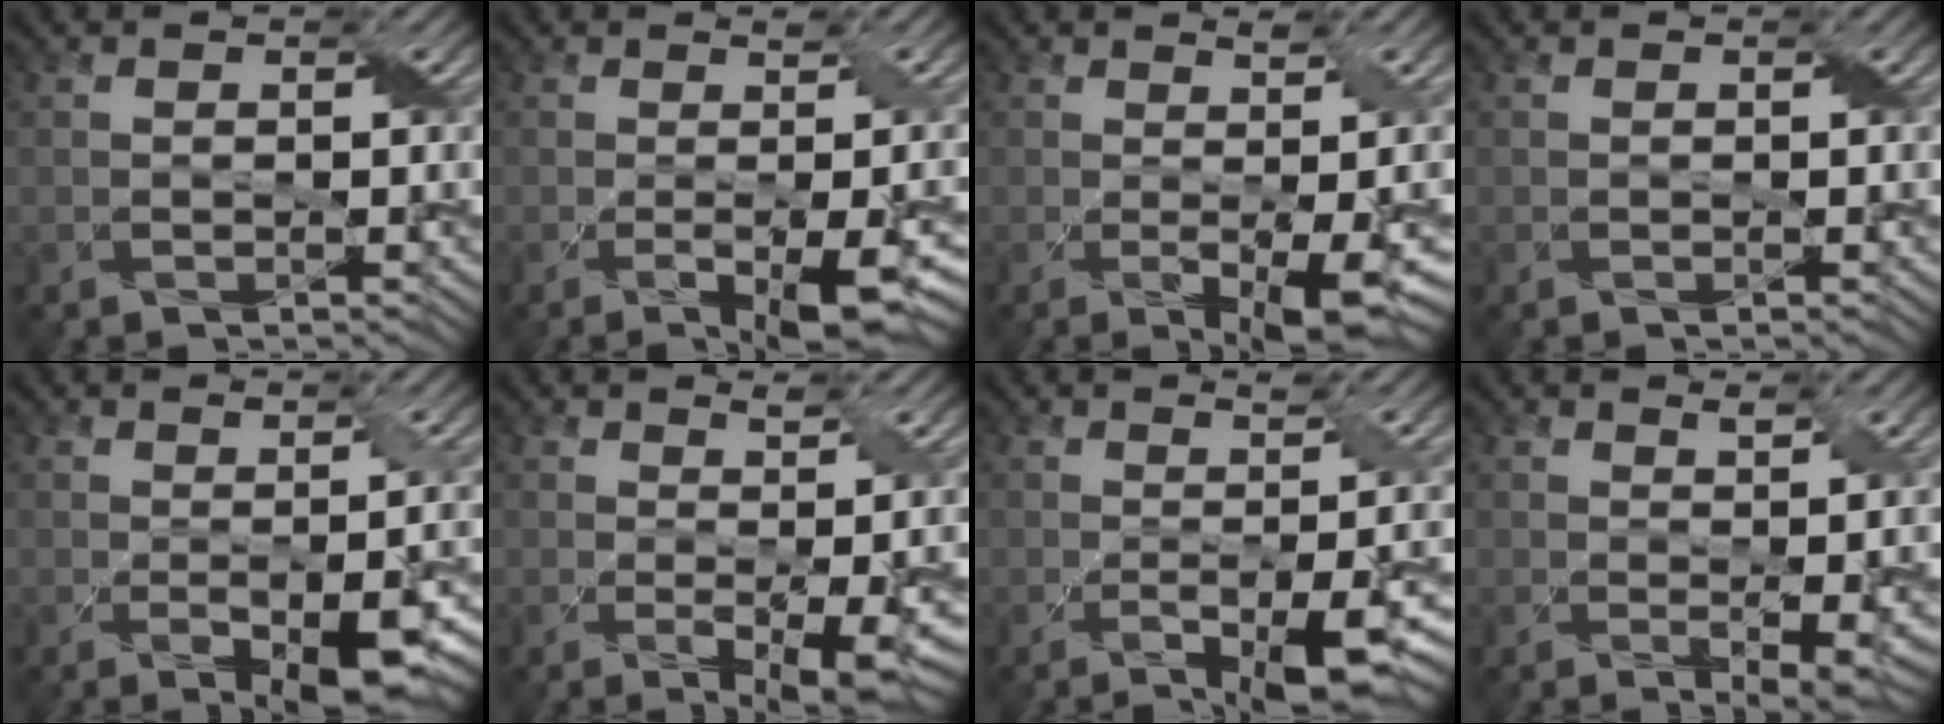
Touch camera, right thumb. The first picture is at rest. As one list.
[{"total": 6.9, "force": [-1.9, 1.6, 6.4], "torque": [-0.095, -0.005, -0.021]}, {"total": 6.3, "force": [-0.6, 1.2, 6.1], "torque": [-0.094, -0.005, -0.004]}, {"total": 0.0}, {"total": 7.3, "force": [-1.8, 2.4, 6.6], "torque": [-0.095, -0.016, -0.007]}, {"total": 5.4, "force": [0.1, 1.1, 5.3], "torque": [-0.086, -0.009, 0.007]}, {"total": 8.3, "force": [-2.2, 2.0, 7.8], "torque": [-0.106, -0.005, -0.025]}, {"total": 3.3, "force": [0.6, 0.6, 3.2], "torque": [-0.058, -0.005, 0.016]}]